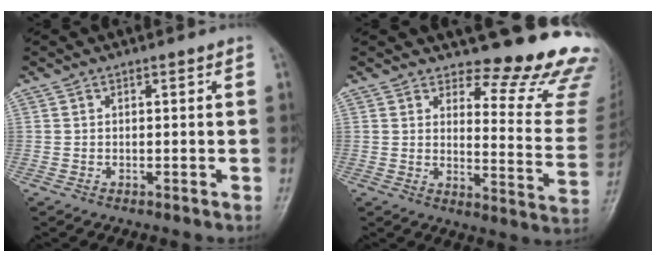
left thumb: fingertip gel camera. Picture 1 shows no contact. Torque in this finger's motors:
{"motor_torque": [0.71, 0.11, 0.62, -1.33, 0.06]}